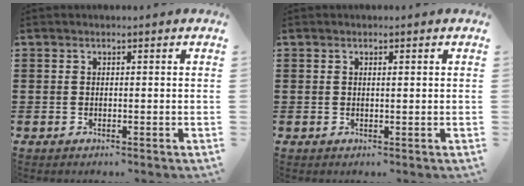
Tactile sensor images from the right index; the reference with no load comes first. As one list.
[{"total": 0.7, "force": [0.3, 0.0, 0.6], "torque": [-0.013, 0.000, 0.005]}]